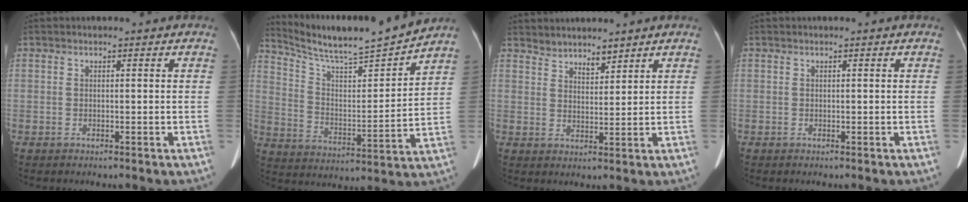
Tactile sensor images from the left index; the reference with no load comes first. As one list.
[{"total": 15.8, "force": [14.9, -0.7, 5.3], "torque": [-0.105, -0.015, 0.245]}, {"total": 3.9, "force": [3.7, 1.0, 0.4], "torque": [0.001, 0.016, 0.066]}, {"total": 0.0}]